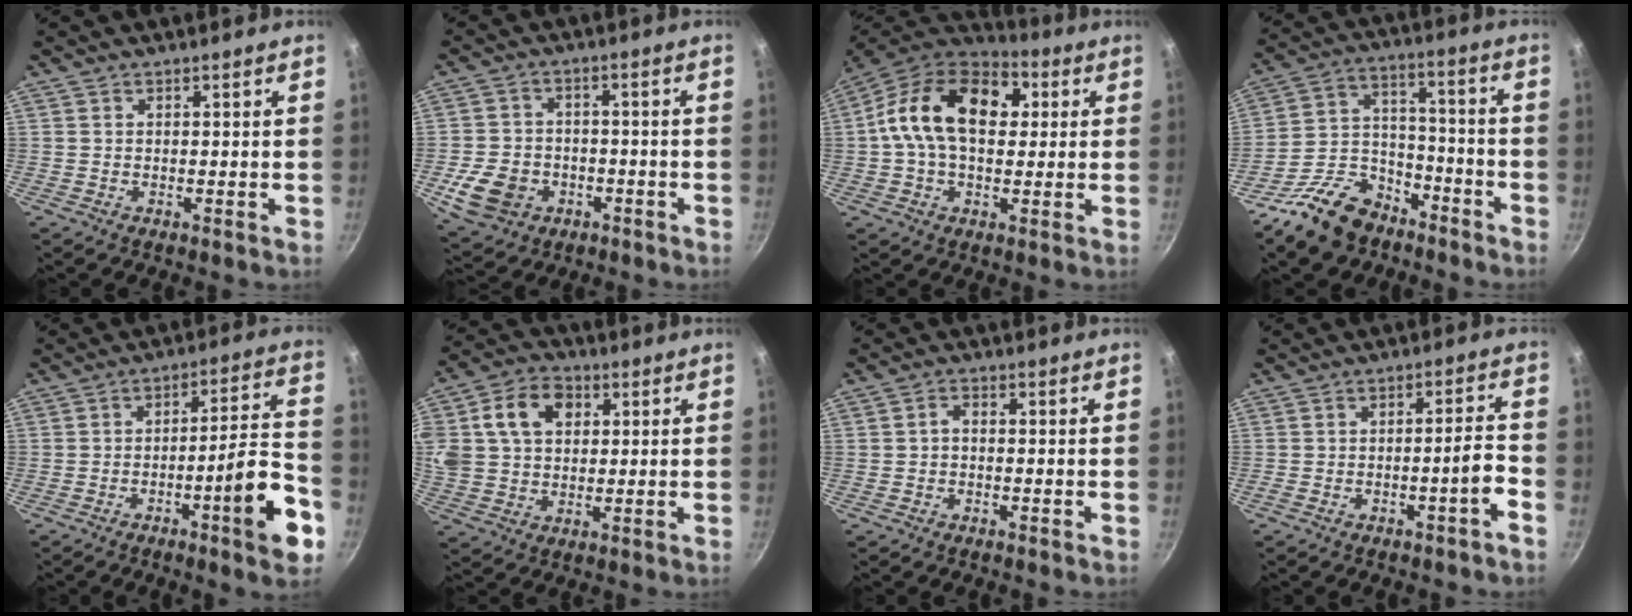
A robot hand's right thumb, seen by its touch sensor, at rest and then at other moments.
{"total": 11.1, "force": [-3.6, 8.2, 6.6], "torque": [-0.126, 0.018, -0.052]}
{"total": 19.5, "force": [3.2, 12.8, 14.4], "torque": [-0.210, 0.025, 0.031]}
{"total": 15.1, "force": [-10.5, 8.9, 6.3], "torque": [-0.094, 0.087, -0.183]}
{"total": 14.2, "force": [-6.1, 2.2, 12.7], "torque": [-0.168, 0.041, -0.093]}
{"total": 18.9, "force": [5.2, 14.2, 11.3], "torque": [-0.239, 0.033, 0.088]}
{"total": 1.9, "force": [-0.4, 1.3, 1.3], "torque": [-0.022, 0.013, -0.009]}
{"total": 5.2, "force": [-2.7, 0.1, 4.4], "torque": [-0.075, 0.032, -0.034]}